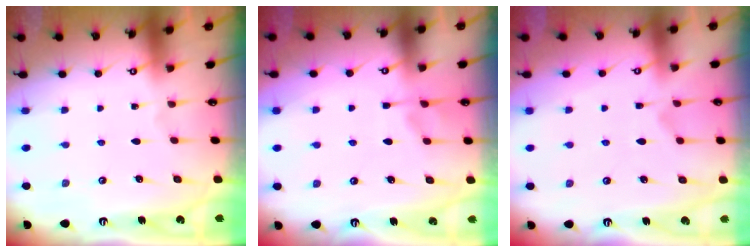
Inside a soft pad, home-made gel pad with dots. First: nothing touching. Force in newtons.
{"total": 0.9, "press": 0.2, "slide": 0.9}
{"total": 1.5, "press": 1.1, "slide": 1.1}